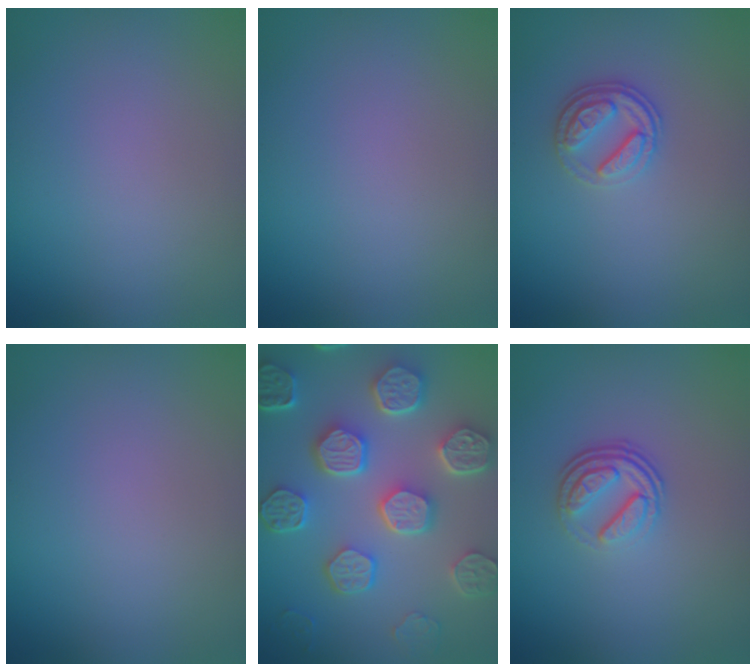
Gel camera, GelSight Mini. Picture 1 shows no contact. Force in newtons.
{"total": 0.0}
{"total": 2.8, "press": 2.6, "slide": 1.1}
{"total": 0.0}
{"total": 8.5, "press": 6.5, "slide": 5.5}
{"total": 3.7, "press": 2.5, "slide": 2.7}